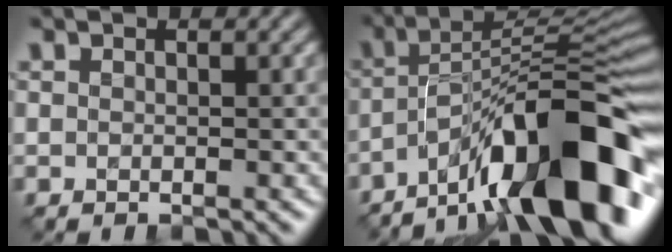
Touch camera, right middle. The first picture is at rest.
{"total": 14.3, "force": [-8.2, 3.7, 11.0], "torque": [-0.157, 0.022, -0.147]}